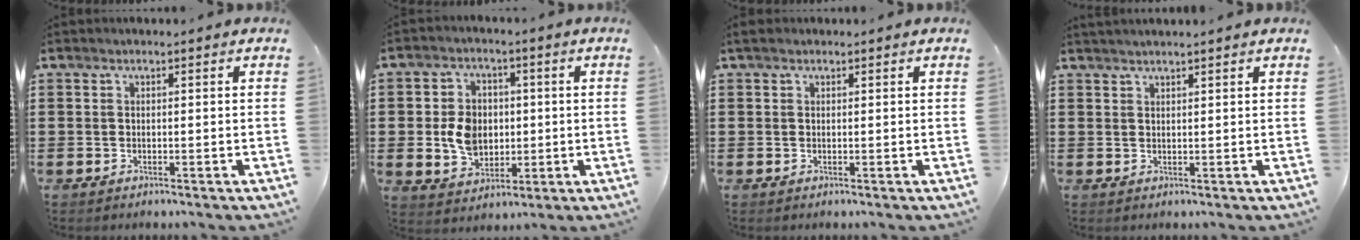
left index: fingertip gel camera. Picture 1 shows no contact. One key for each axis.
{"total": 7.0, "fx": 0.1, "fy": 5.6, "fz": 4.2, "tx": -0.096, "ty": 0.008, "tz": -0.002}
{"total": 0.9, "fx": 0.5, "fy": 0.5, "fz": 0.5, "tx": -0.011, "ty": 0.005, "tz": 0.009}
{"total": 1.3, "fx": 1.2, "fy": -0.2, "fz": 0.3, "tx": -0.007, "ty": 0.000, "tz": 0.024}